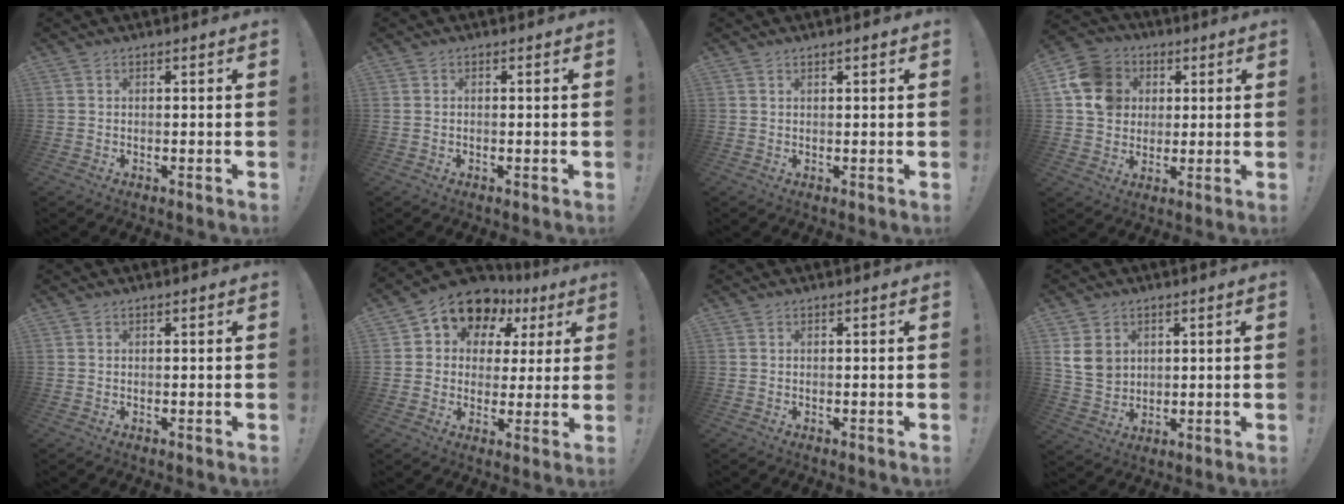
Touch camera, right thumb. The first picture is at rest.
{"total": 0.0}
{"total": 0.9, "force": [0.6, 0.1, 0.6], "torque": [-0.018, 0.004, 0.012]}
{"total": 14.1, "force": [3.4, 12.2, 6.1], "torque": [-0.094, -0.002, 0.073]}
{"total": 0.0}
{"total": 10.9, "force": [6.3, 7.6, 4.5], "torque": [-0.079, -0.044, 0.115]}
{"total": 0.0}
{"total": 8.1, "force": [2.9, 6.5, 3.8], "torque": [-0.067, -0.004, 0.062]}